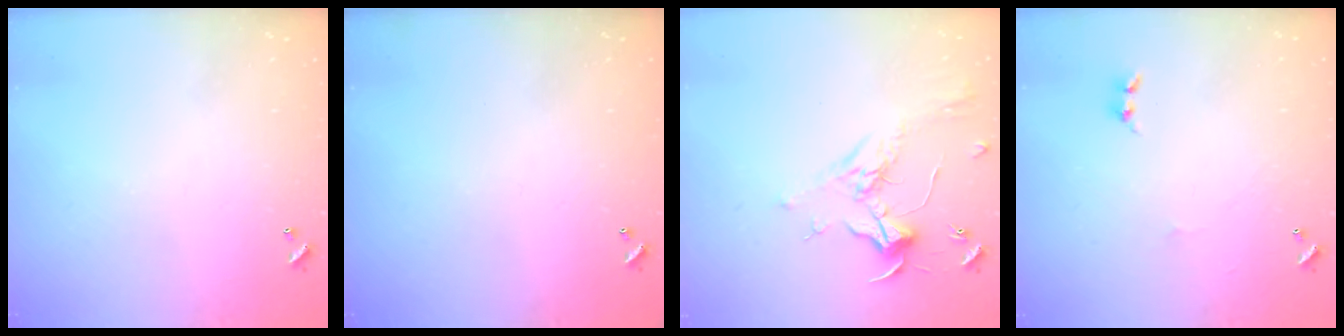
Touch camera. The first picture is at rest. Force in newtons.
{"total": 0.0}
{"total": 1.8, "press": 1.7, "slide": 0.7}
{"total": 1.7, "press": 1.6, "slide": 0.5}